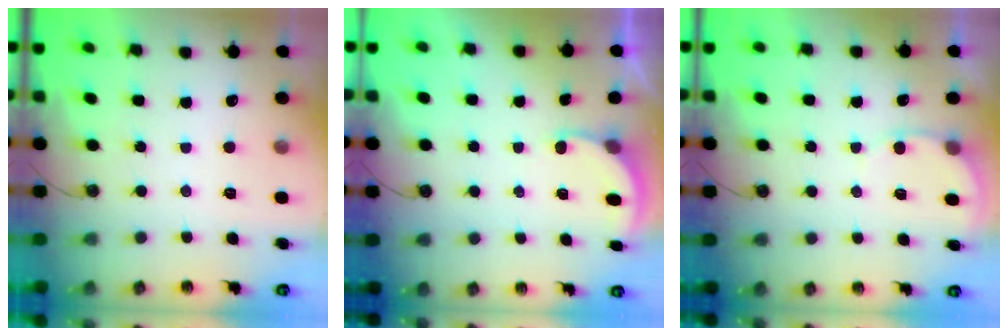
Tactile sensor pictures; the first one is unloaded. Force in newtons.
{"total": 3.0, "press": 3.0, "slide": 0.3}
{"total": 5.2, "press": 5.2, "slide": 0.3}